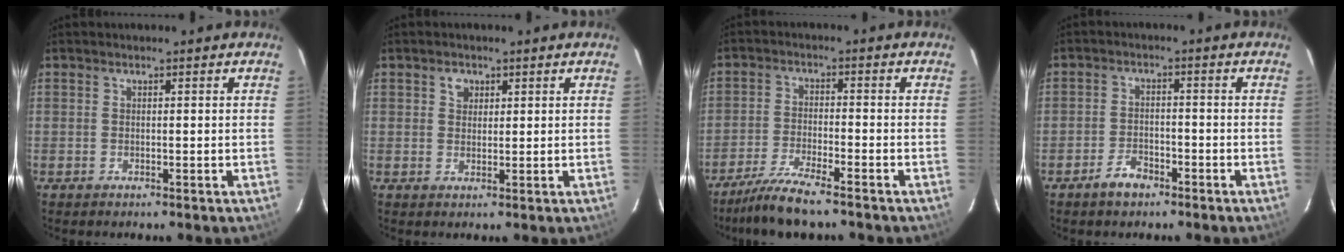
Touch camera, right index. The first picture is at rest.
{"total": 2.3, "force": [1.0, 1.9, 0.7], "torque": [-0.007, 0.008, 0.018]}
{"total": 9.1, "force": [-7.8, 0.6, 4.6], "torque": [-0.109, -0.010, -0.143]}
{"total": 4.2, "force": [-3.0, 2.4, 1.6], "torque": [-0.041, 0.009, -0.049]}